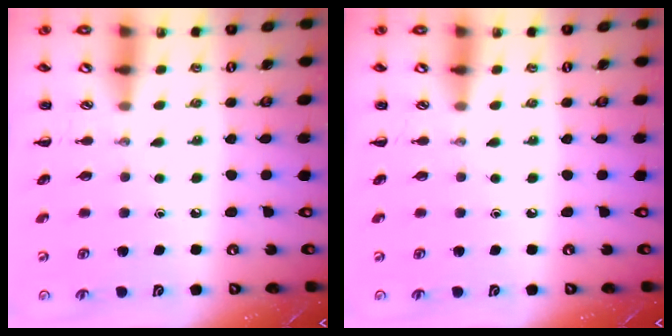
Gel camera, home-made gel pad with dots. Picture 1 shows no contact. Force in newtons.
{"total": 0.0}